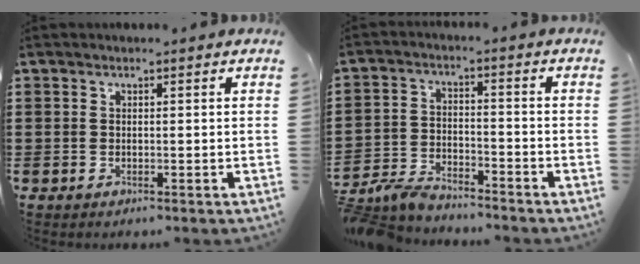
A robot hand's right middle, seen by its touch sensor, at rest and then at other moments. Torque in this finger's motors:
{"motor_torque": [2.14, 0.00, 0.26, 0.21]}